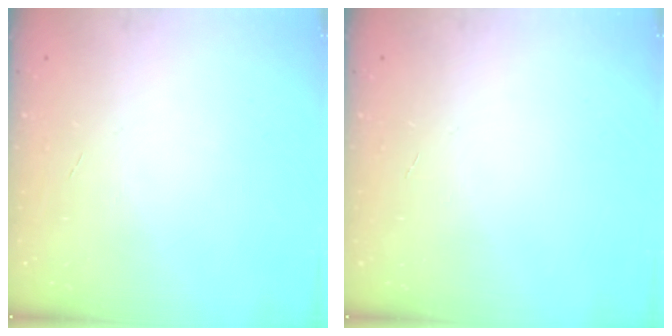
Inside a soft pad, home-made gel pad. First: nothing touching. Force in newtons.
{"total": 0.0}